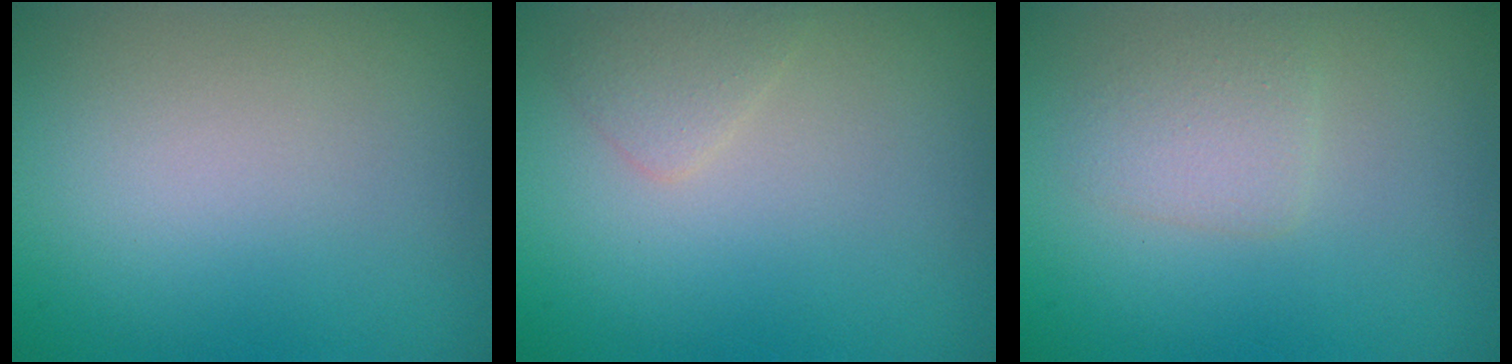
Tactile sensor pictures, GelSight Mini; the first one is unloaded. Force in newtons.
{"total": 1.2, "press": 1.2, "slide": 0.1}
{"total": 1.9, "press": 1.9, "slide": 0.1}